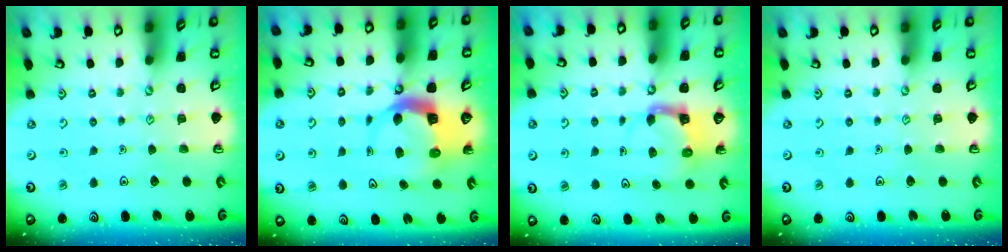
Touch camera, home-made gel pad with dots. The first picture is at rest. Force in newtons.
{"total": 6.0, "press": 5.9, "slide": 0.7}
{"total": 3.7, "press": 3.7, "slide": 0.4}
{"total": 0.0}